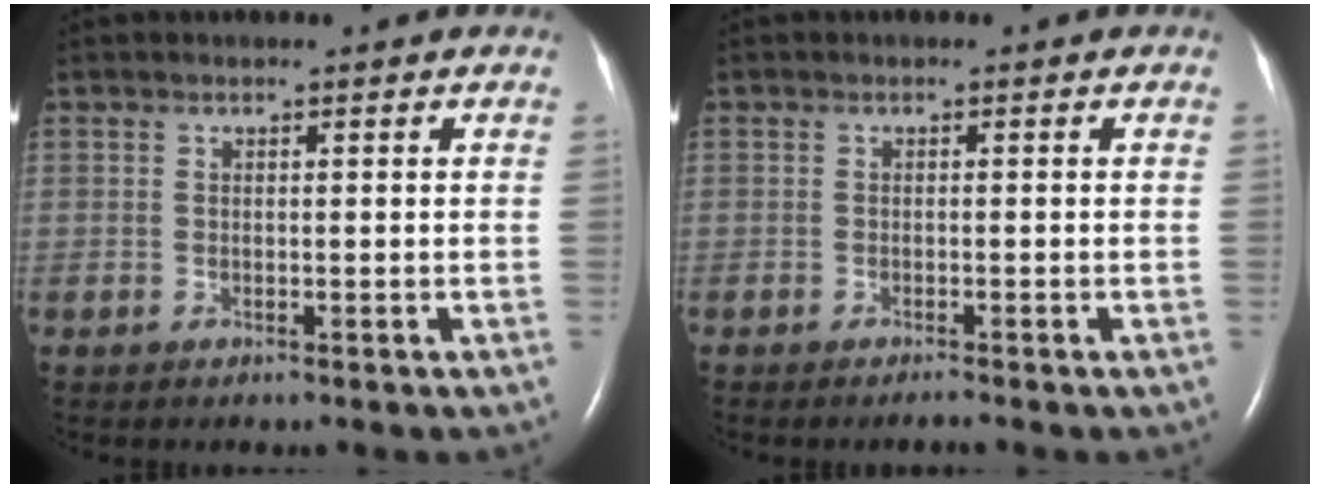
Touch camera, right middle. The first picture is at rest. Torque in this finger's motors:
{"motor_torque": [-0.07, -0.15, 0.05, 0.01]}